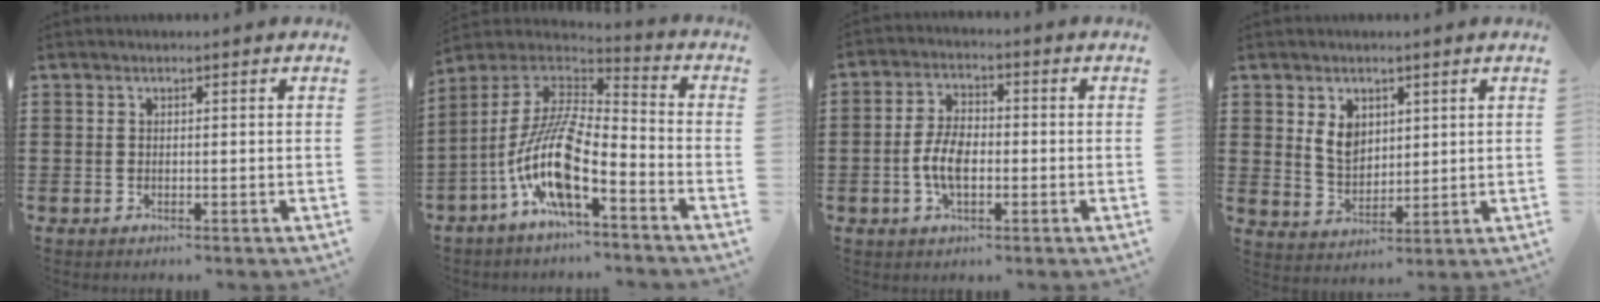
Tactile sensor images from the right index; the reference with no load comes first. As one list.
[{"total": 12.9, "force": [-6.0, 3.6, 10.9], "torque": [-0.254, -0.022, -0.128]}, {"total": 5.8, "force": [-1.2, 3.0, 4.9], "torque": [-0.114, -0.002, -0.029]}, {"total": 5.0, "force": [2.1, 3.6, 2.7], "torque": [-0.059, 0.009, 0.036]}]